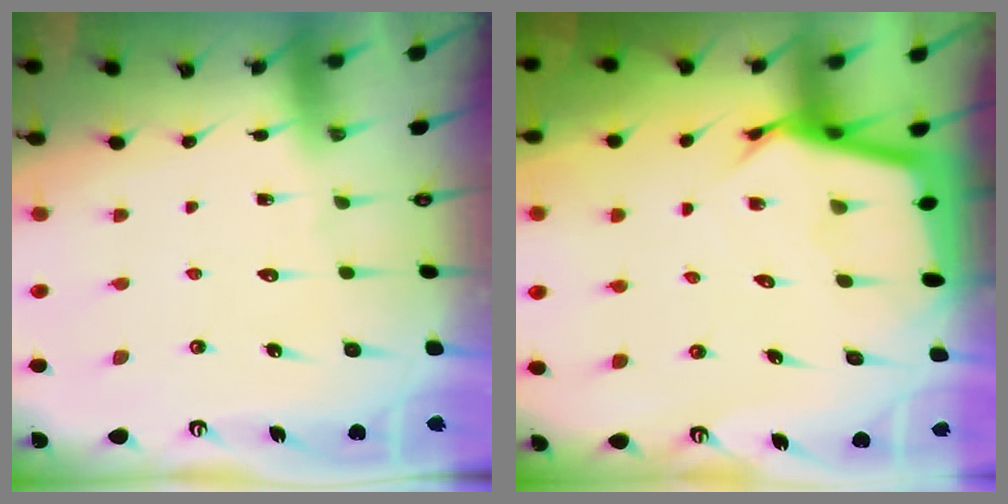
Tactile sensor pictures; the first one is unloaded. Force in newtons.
{"total": 5.6, "press": 5.6, "slide": 0.5}